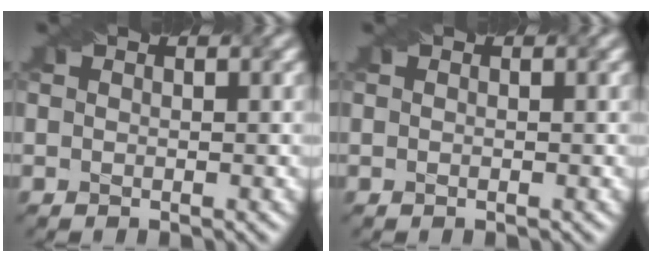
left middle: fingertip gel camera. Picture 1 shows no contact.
{"total": 0.0}